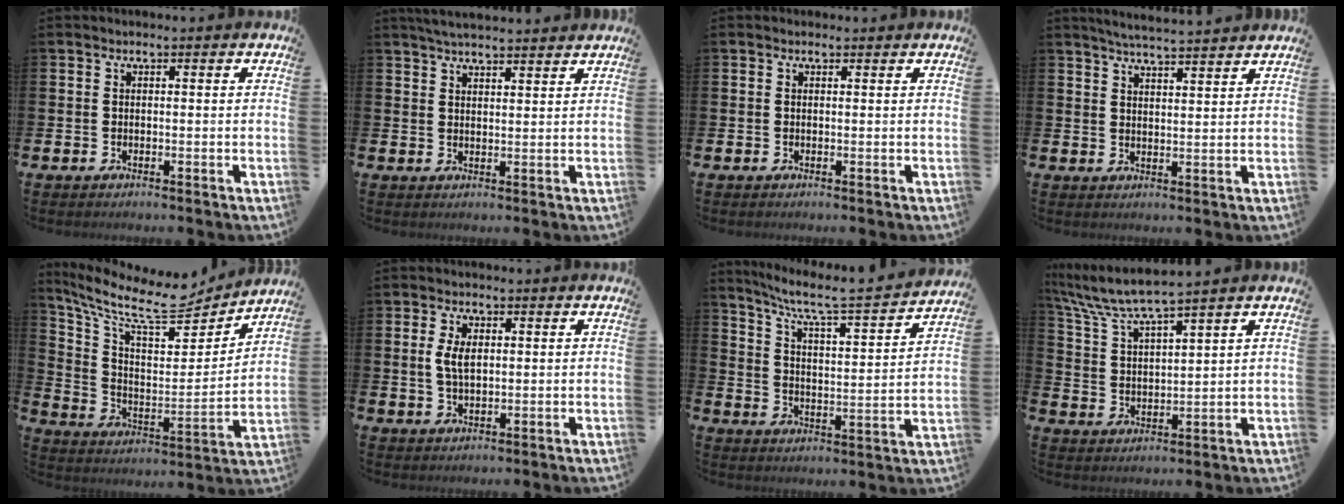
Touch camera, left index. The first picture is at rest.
{"total": 3.6, "force": [3.6, 0.2, 0.6], "torque": [-0.019, -0.014, 0.065]}
{"total": 0.6, "force": [0.5, 0.4, 0.1], "torque": [0.007, 0.001, 0.006]}
{"total": 4.7, "force": [4.6, -0.4, 0.8], "torque": [-0.023, -0.024, 0.081]}
{"total": 11.3, "force": [9.4, 3.3, 5.3], "torque": [-0.131, -0.064, 0.156]}
{"total": 3.5, "force": [1.1, 1.8, 2.8], "torque": [-0.048, 0.004, 0.016]}
{"total": 7.1, "force": [6.1, 0.6, 3.4], "torque": [-0.097, -0.048, 0.097]}
{"total": 6.0, "force": [5.5, 0.0, 2.2], "torque": [-0.069, -0.034, 0.093]}